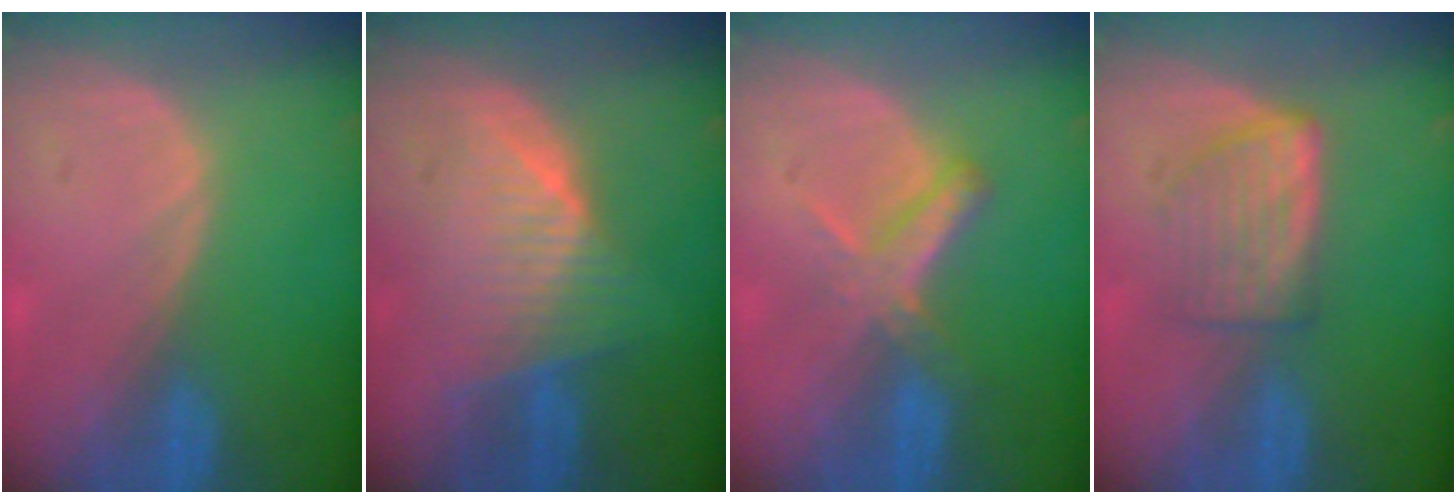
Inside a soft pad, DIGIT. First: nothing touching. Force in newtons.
{"total": 7.4, "press": 6.7, "slide": 3.2}
{"total": 5.5, "press": 5.0, "slide": 2.4}
{"total": 5.9, "press": 5.3, "slide": 2.6}